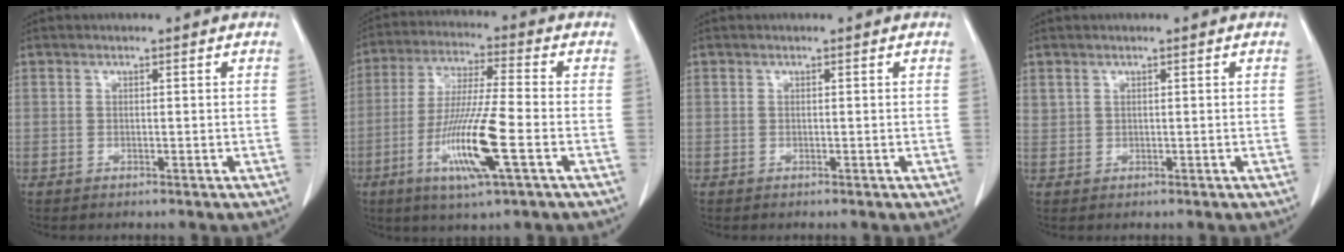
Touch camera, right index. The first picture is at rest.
{"total": 13.4, "force": [-4.5, 0.3, 12.6], "torque": [-0.251, -0.020, -0.085]}
{"total": 0.0}
{"total": 0.8, "force": [0.6, 0.6, 0.1], "torque": [0.003, 0.009, 0.013]}